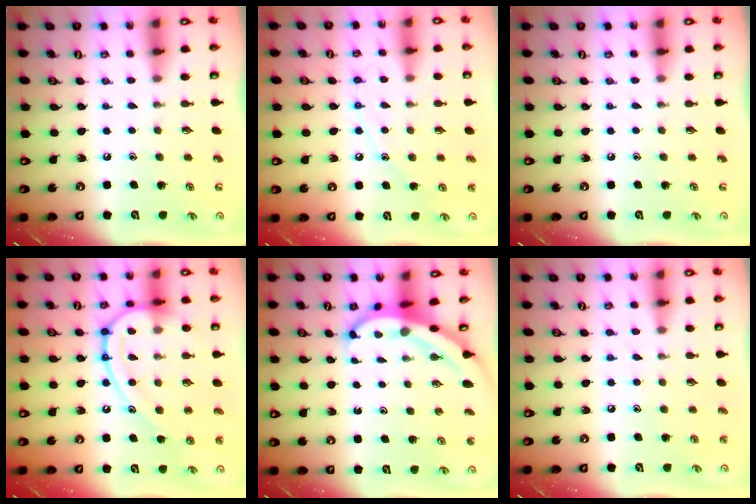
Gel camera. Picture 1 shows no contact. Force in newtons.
{"total": 8.3, "press": 8.3, "slide": 0.7}
{"total": 0.0}
{"total": 16.4, "press": 16.3, "slide": 1.4}
{"total": 5.7, "press": 5.7, "slide": 0.6}
{"total": 5.2, "press": 5.2, "slide": 0.4}